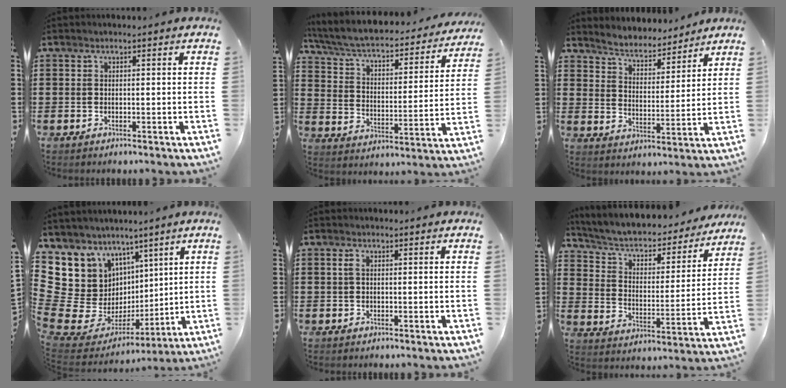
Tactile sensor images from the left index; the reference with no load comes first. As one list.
[{"total": 5.1, "force": [4.3, 0.8, 2.5], "torque": [-0.070, -0.041, 0.068]}, {"total": 4.3, "force": [4.3, 0.4, -0.1], "torque": [-0.024, -0.035, 0.070]}, {"total": 11.6, "force": [2.9, 11.1, 1.7], "torque": [-0.084, -0.049, 0.079]}, {"total": 1.2, "force": [0.2, 0.5, 1.0], "torque": [-0.022, 0.006, 0.003]}, {"total": 4.1, "force": [3.1, 2.0, 1.8], "torque": [-0.054, -0.025, 0.043]}]